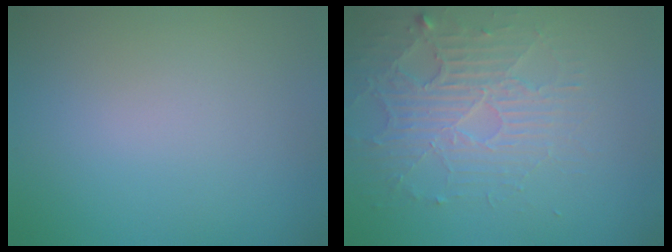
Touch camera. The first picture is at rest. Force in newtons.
{"total": 3.8, "press": 3.4, "slide": 1.8}